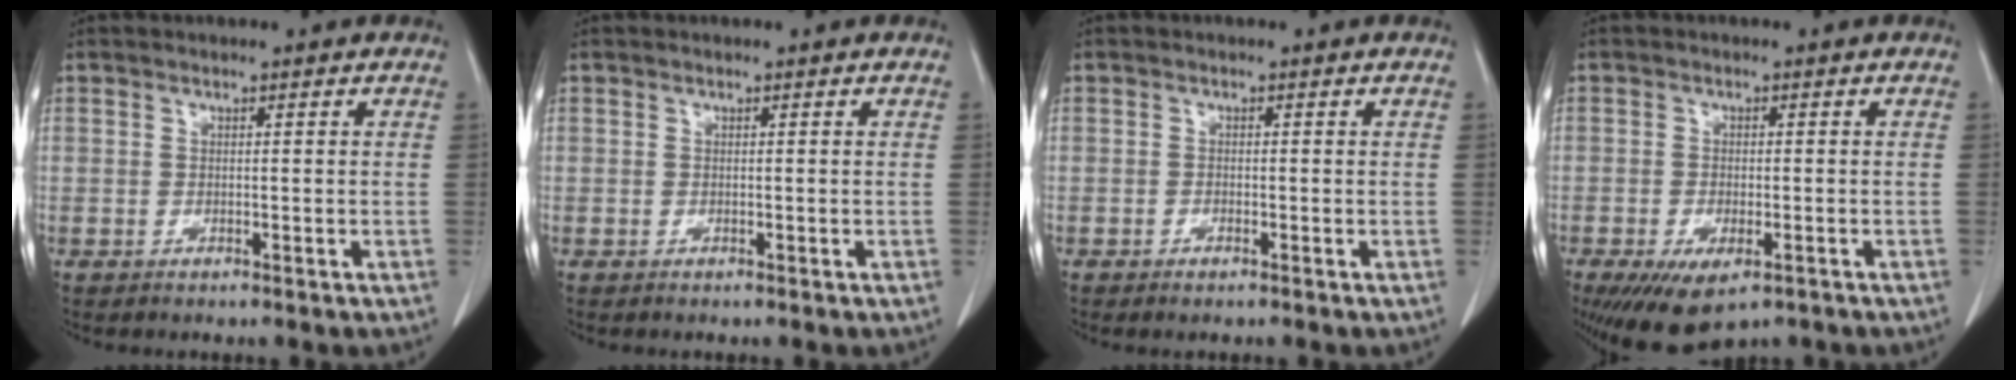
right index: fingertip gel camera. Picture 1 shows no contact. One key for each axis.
{"total": 0.0}
{"total": 0.8, "fx": -0.6, "fy": 0.2, "fz": 0.6, "tx": -0.012, "ty": -0.002, "tz": -0.005}
{"total": 8.4, "fx": -5.2, "fy": 3.4, "fz": 5.7, "tx": -0.099, "ty": -0.018, "tz": -0.076}